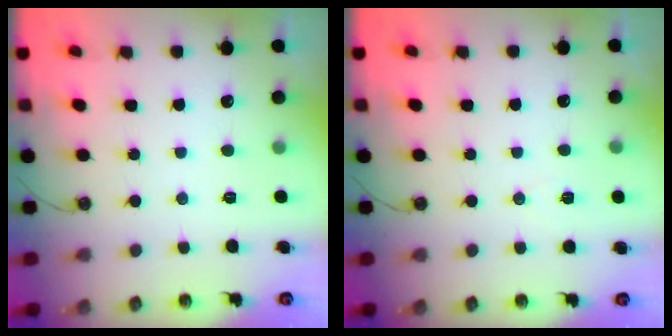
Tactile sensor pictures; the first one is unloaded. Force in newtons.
{"total": 6.2, "press": 4.3, "slide": 4.4}